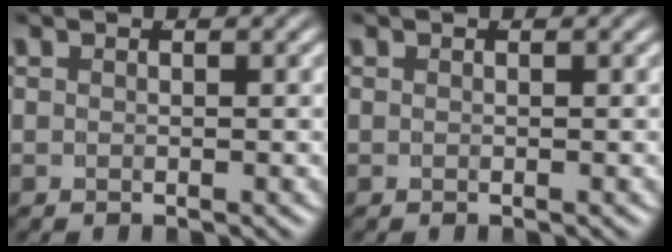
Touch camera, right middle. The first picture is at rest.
{"total": 0.0}